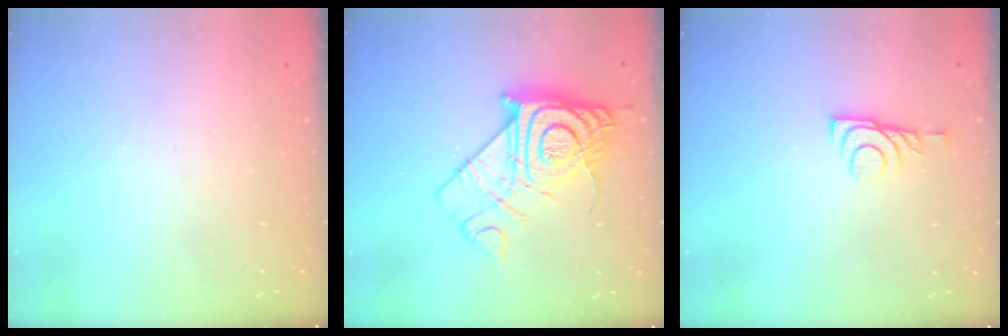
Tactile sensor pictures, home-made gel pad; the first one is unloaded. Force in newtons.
{"total": 15.9, "press": 15.8, "slide": 1.7}
{"total": 6.8, "press": 6.8, "slide": 0.7}